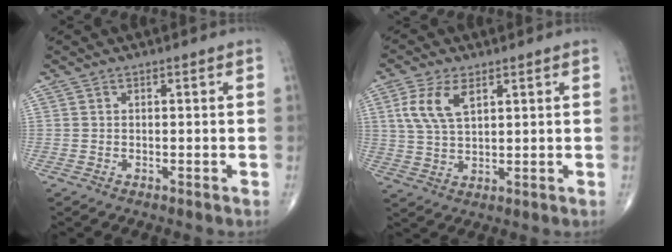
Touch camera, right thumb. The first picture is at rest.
{"total": 7.5, "force": [2.9, 3.8, 5.8], "torque": [-0.124, -0.003, 0.061]}